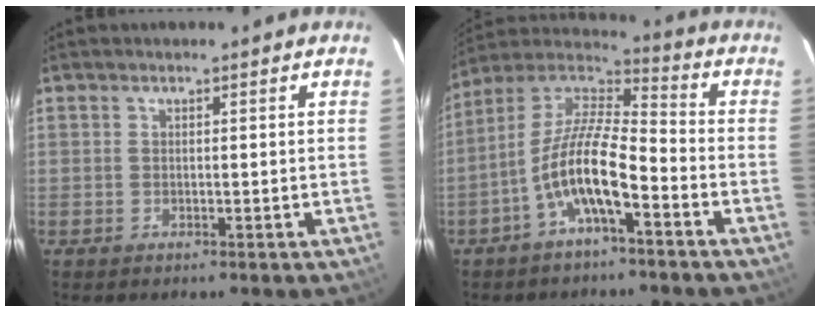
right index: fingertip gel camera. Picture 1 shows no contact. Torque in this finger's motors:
{"motor_torque": [1.82, -0.32, 1.05, 0.21]}